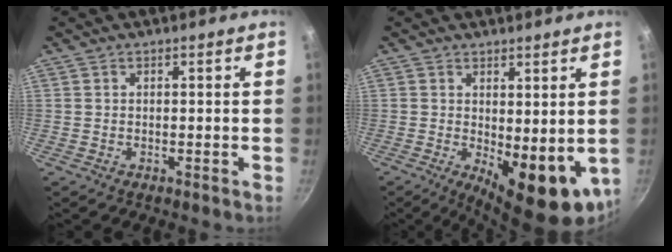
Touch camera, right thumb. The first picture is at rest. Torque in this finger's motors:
{"motor_torque": [-0.61, 1.06, 1.56, -0.57, 0.09]}